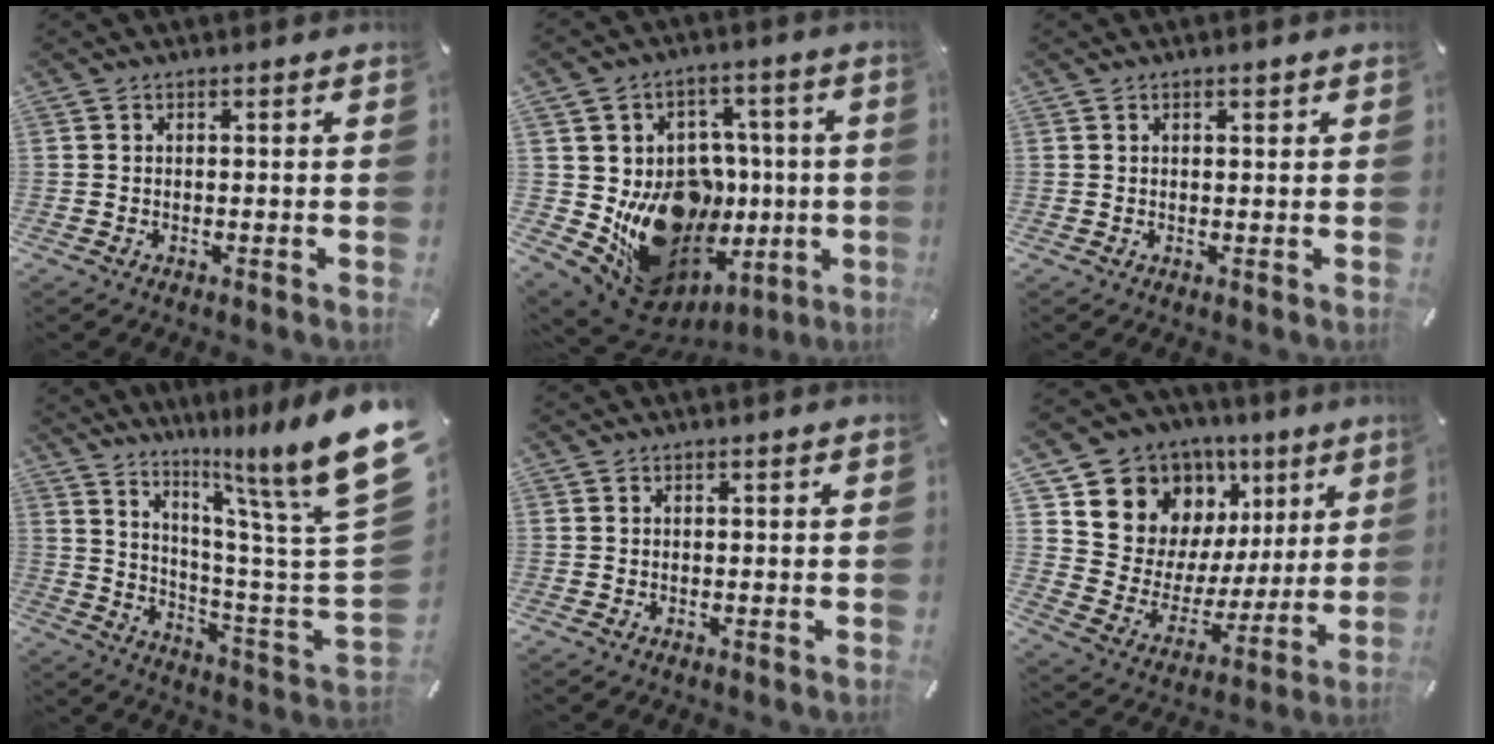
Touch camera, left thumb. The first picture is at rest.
{"total": 17.8, "force": [-3.0, 15.3, 8.7], "torque": [-0.143, -0.015, -0.003]}
{"total": 1.0, "force": [0.6, 0.4, 0.7], "torque": [-0.013, 0.002, 0.009]}
{"total": 17.8, "force": [11.5, 1.6, 13.5], "torque": [-0.209, -0.099, 0.175]}
{"total": 0.0}
{"total": 12.8, "force": [7.7, 10.0, 2.2], "torque": [-0.050, -0.082, 0.148]}